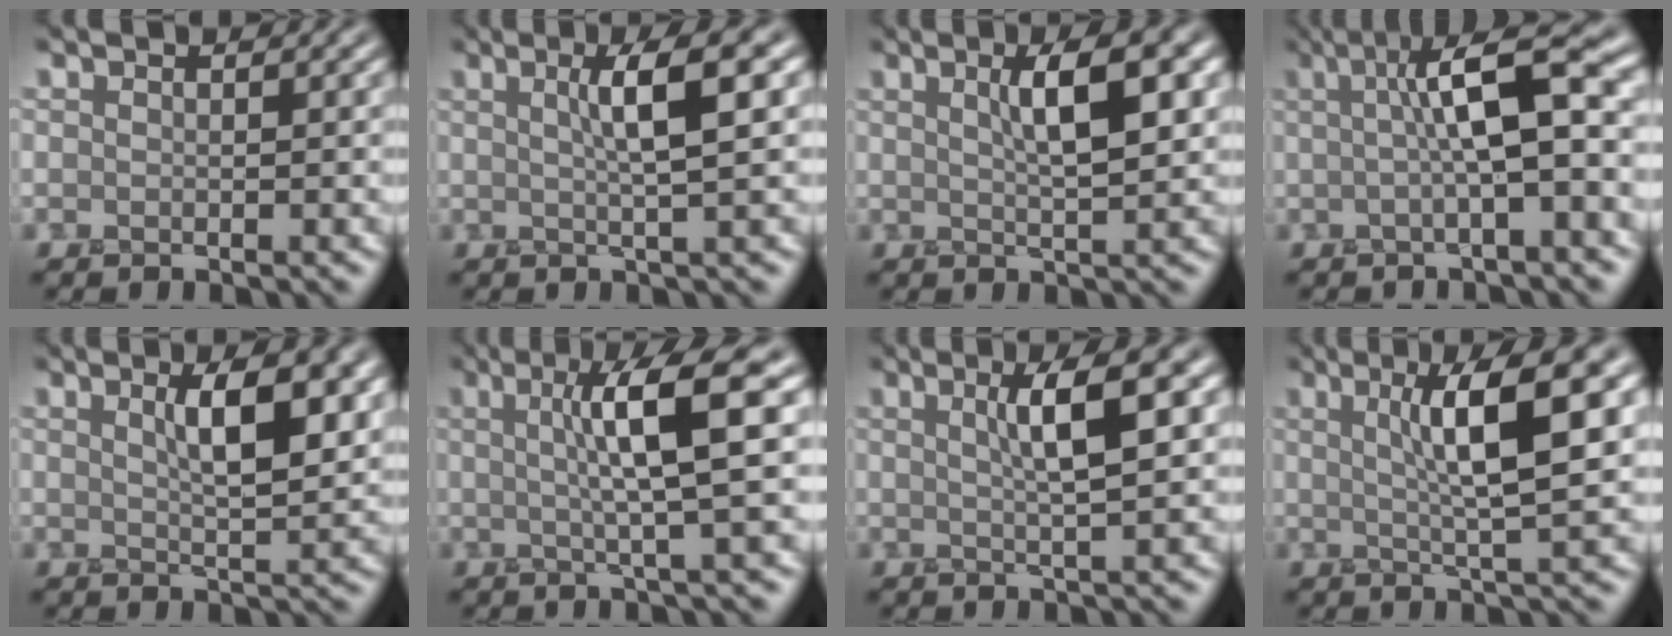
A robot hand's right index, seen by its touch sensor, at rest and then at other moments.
{"total": 4.7, "force": [1.4, 0.8, 4.5], "torque": [-0.060, 0.013, 0.016]}
{"total": 5.0, "force": [1.7, 1.1, 4.5], "torque": [-0.059, 0.013, 0.023]}
{"total": 7.2, "force": [1.0, 1.4, 7.0], "torque": [-0.099, 0.020, 0.007]}
{"total": 5.1, "force": [1.8, 1.3, 4.5], "torque": [-0.058, 0.008, 0.027]}
{"total": 7.0, "force": [1.6, 0.9, 6.8], "torque": [-0.101, 0.016, 0.025]}
{"total": 4.8, "force": [1.5, 0.9, 4.5], "torque": [-0.060, 0.012, 0.019]}
{"total": 7.5, "force": [2.2, 1.2, 7.0], "torque": [-0.096, 0.017, 0.031]}